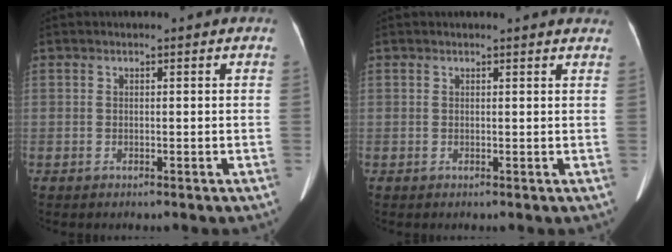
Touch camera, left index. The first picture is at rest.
{"total": 5.6, "force": [5.3, 0.8, 1.6], "torque": [-0.014, 0.006, 0.042]}